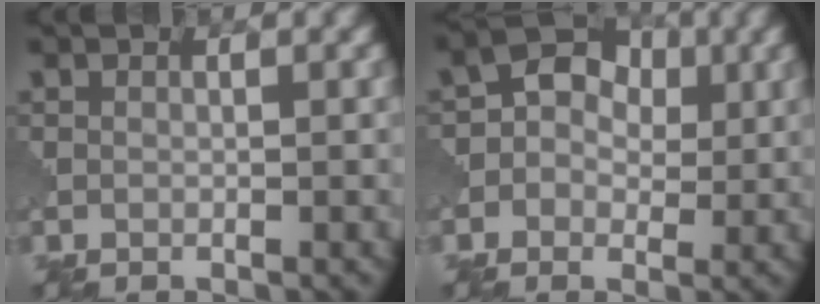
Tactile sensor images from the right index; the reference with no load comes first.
{"total": 4.6, "force": [0.3, 3.7, 2.7], "torque": [-0.026, 0.012, -0.013]}